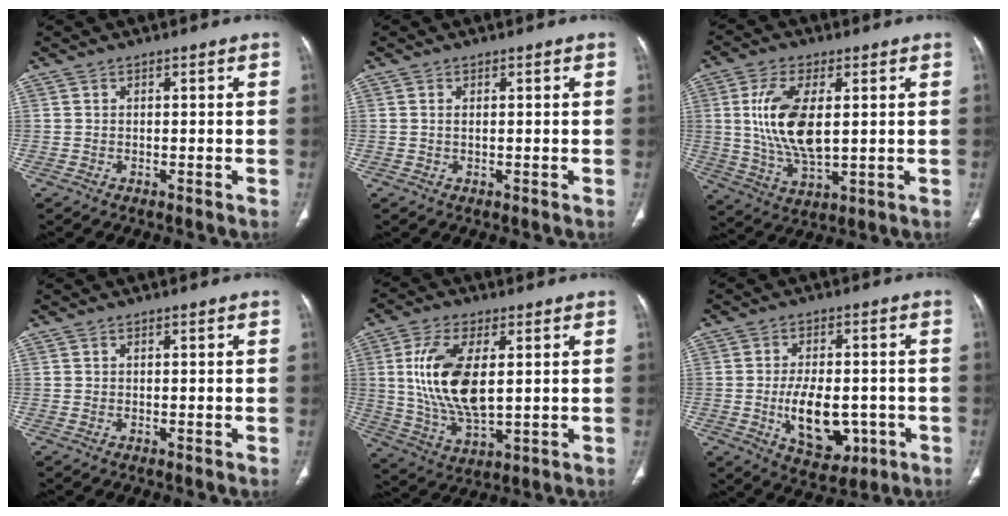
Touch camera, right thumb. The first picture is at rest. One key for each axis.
{"total": 0.6, "fx": 0.2, "fy": 0.2, "fz": 0.5, "tx": -0.015, "ty": 0.001, "tz": 0.004}
{"total": 13.1, "fx": 1.9, "fy": 6.2, "fz": 11.4, "tx": -0.224, "ty": -0.016, "tz": 0.043}
{"total": 0.0}
{"total": 14.9, "fx": 2.5, "fy": 7.1, "fz": 12.8, "tx": -0.252, "ty": -0.018, "tz": 0.055}
{"total": 12.0, "fx": -2.7, "fy": 7.1, "fz": 9.3, "tx": -0.125, "ty": 0.006, "tz": -0.027}